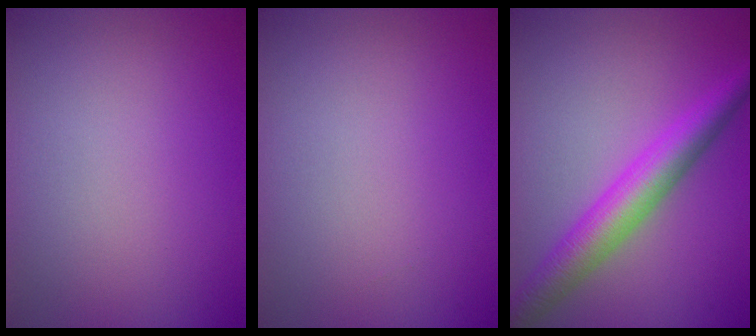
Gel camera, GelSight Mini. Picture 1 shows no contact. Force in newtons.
{"total": 0.0}
{"total": 5.6, "press": 5.6, "slide": 0.2}